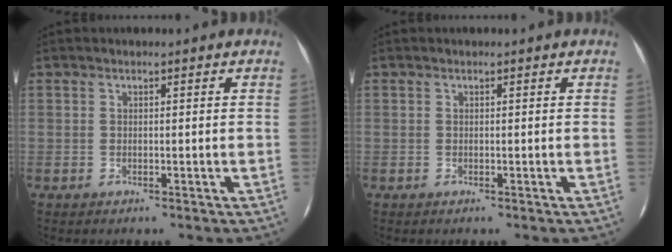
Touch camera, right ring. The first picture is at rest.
{"total": 0.0}